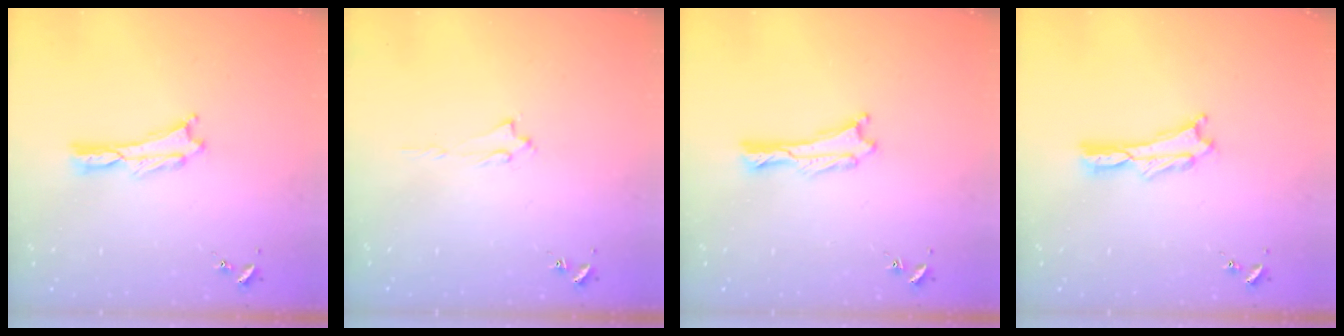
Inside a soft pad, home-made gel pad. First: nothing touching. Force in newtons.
{"total": 1.7, "press": 1.6, "slide": 0.2}
{"total": 0.6, "press": 0.6, "slide": 0.2}
{"total": 1.1, "press": 1.1, "slide": 0.2}